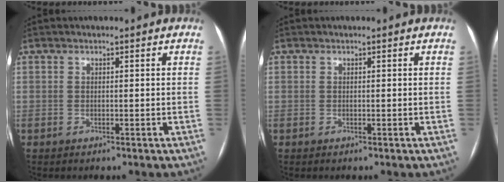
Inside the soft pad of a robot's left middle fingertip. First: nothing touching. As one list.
[{"total": 0.0}]